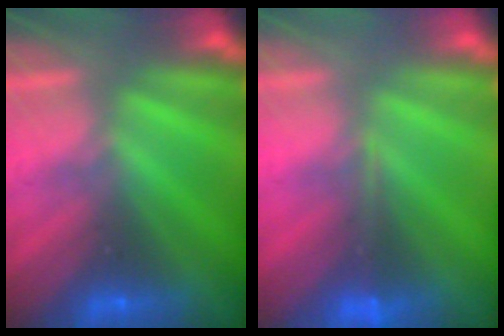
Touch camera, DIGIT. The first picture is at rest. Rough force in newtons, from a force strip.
{"total": 1.6}